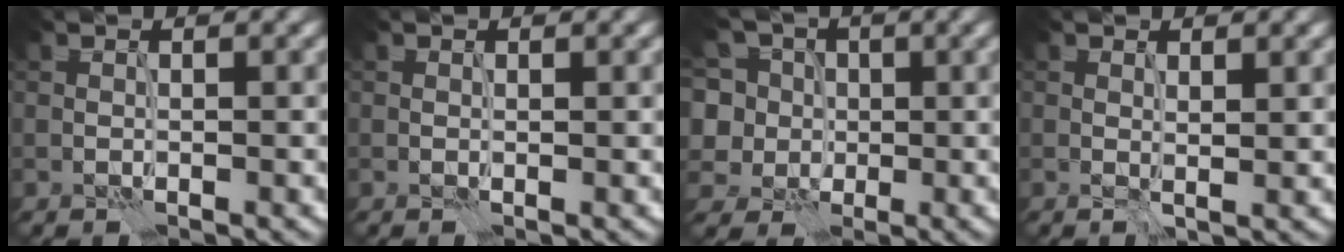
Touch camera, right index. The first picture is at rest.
{"total": 0.0}
{"total": 9.2, "force": [3.2, 7.7, 3.9], "torque": [-0.085, 0.024, 0.031]}
{"total": 0.9, "force": [0.5, 0.2, 0.6], "torque": [-0.010, -0.003, 0.012]}